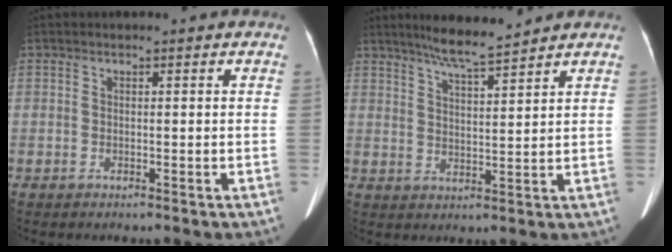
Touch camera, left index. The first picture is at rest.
{"total": 4.5, "force": [4.1, -0.6, 1.8], "torque": [-0.039, -0.002, 0.076]}